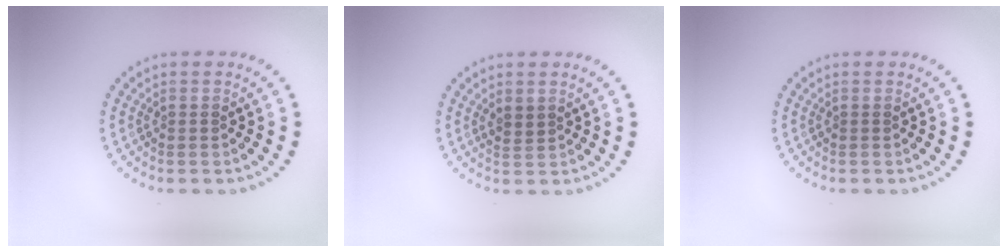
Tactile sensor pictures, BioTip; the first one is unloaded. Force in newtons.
{"total": 1.3, "press": 1.1, "slide": 0.7}
{"total": 0.0}